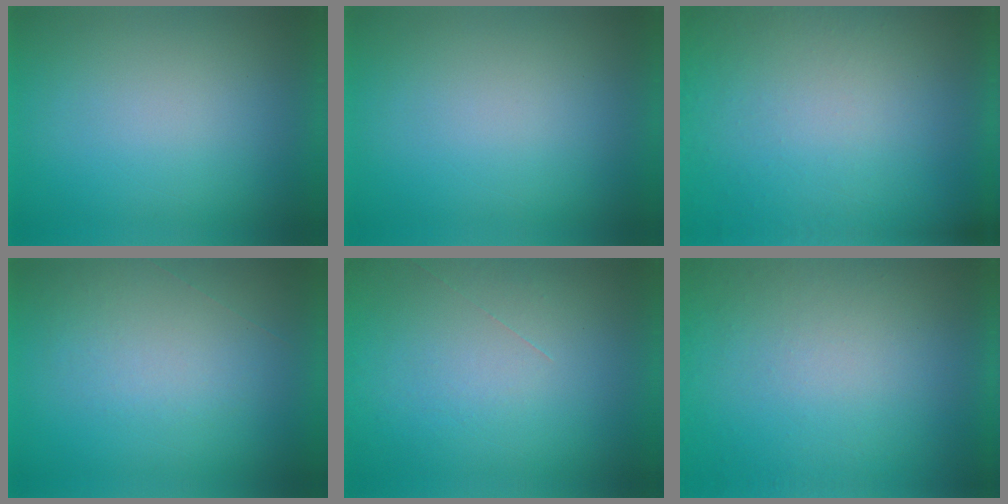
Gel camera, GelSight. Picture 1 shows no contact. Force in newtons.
{"total": 0.0}
{"total": 5.0}
{"total": 1.0}
{"total": 1.2}
{"total": 8.6}